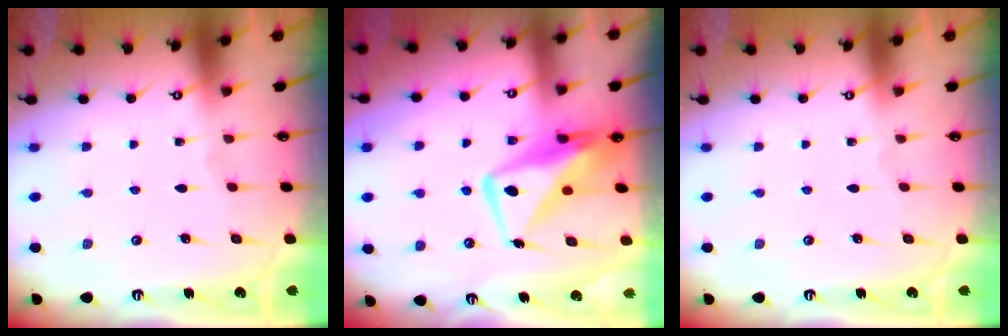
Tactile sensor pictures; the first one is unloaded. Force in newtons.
{"total": 12.2, "press": 12.1, "slide": 1.4}
{"total": 0.0}